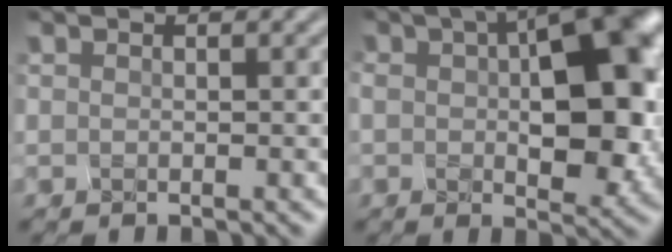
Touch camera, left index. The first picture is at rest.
{"total": 11.2, "force": [0.6, 5.3, 9.9], "torque": [-0.140, 0.006, 0.033]}